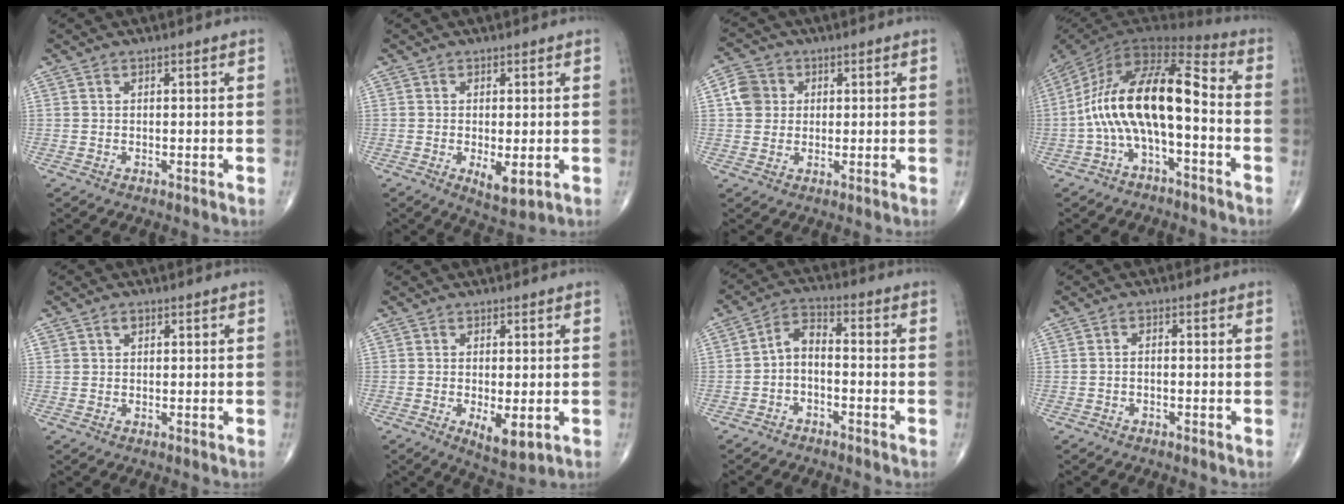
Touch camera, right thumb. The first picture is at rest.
{"total": 4.7, "force": [-1.1, 1.7, 4.2], "torque": [-0.067, -0.015, -0.013]}
{"total": 5.5, "force": [1.0, 5.0, 2.0], "torque": [-0.021, 0.006, 0.010]}
{"total": 17.1, "force": [-2.9, 6.9, 15.3], "torque": [-0.280, 0.076, -0.062]}
{"total": 1.6, "force": [0.8, 1.1, 0.8], "torque": [-0.006, 0.000, 0.013]}
{"total": 5.2, "force": [-1.2, 2.0, 4.7], "torque": [-0.073, -0.017, -0.014]}
{"total": 5.2, "force": [-1.8, 2.7, 4.0], "torque": [-0.068, 0.033, -0.045]}
{"total": 1.1, "force": [-0.5, 0.5, 0.8], "torque": [-0.013, 0.007, -0.011]}